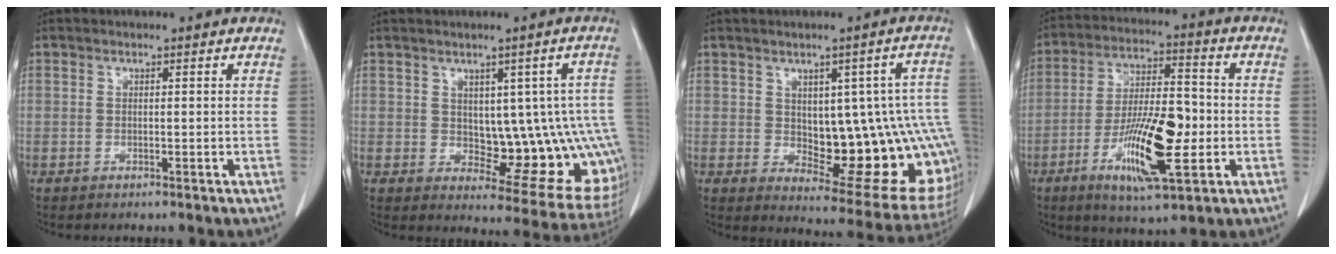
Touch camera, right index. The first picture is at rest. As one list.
[{"total": 12.5, "force": [0.2, 5.4, 11.3], "torque": [-0.118, 0.011, 0.020]}, {"total": 17.2, "force": [-0.7, 6.2, 16.0], "torque": [-0.148, 0.021, 0.017]}, {"total": 14.7, "force": [-4.0, 3.6, 13.7], "torque": [-0.254, -0.004, -0.066]}]